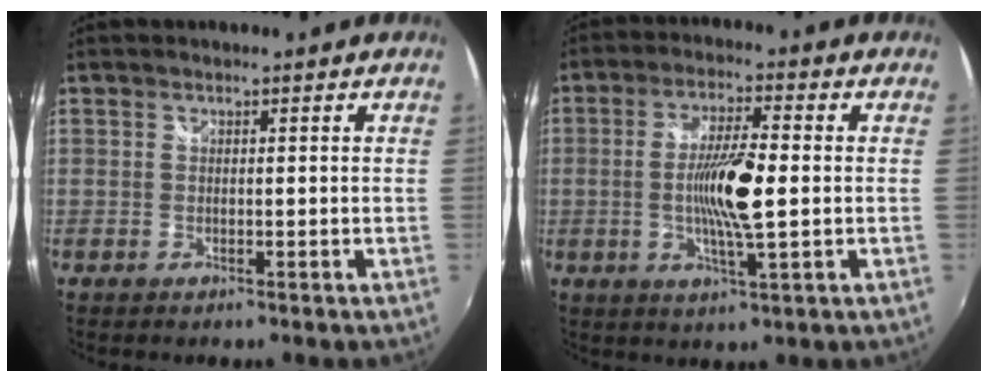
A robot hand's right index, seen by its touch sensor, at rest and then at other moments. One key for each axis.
{"total": 9.6, "fx": -0.9, "fy": 1.3, "fz": 9.5, "tx": -0.176, "ty": -0.005, "tz": -0.017}